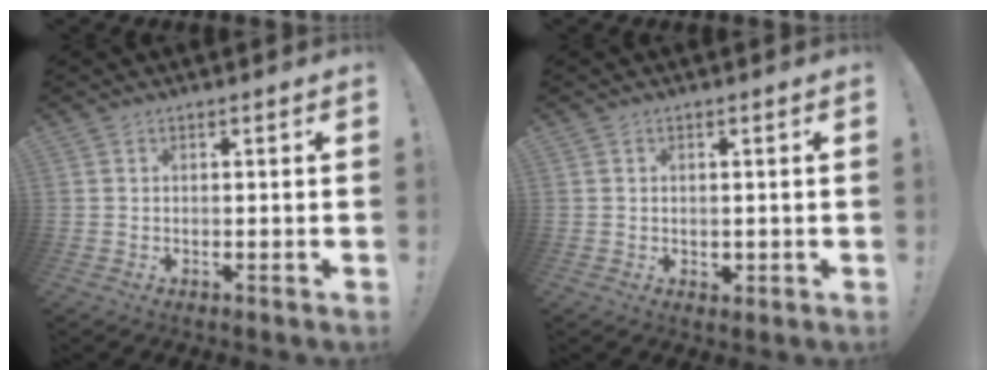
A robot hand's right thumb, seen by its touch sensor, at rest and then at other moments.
{"total": 1.2, "force": [0.3, 1.1, 0.4], "torque": [-0.003, 0.000, 0.005]}